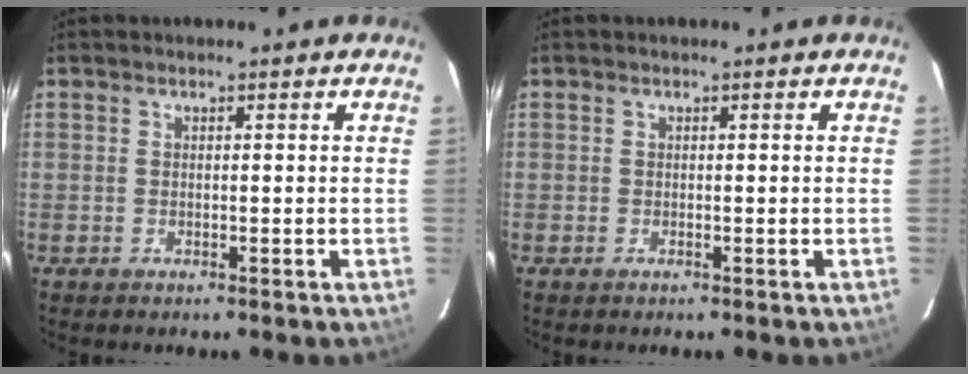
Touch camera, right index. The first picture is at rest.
{"total": 0.0}